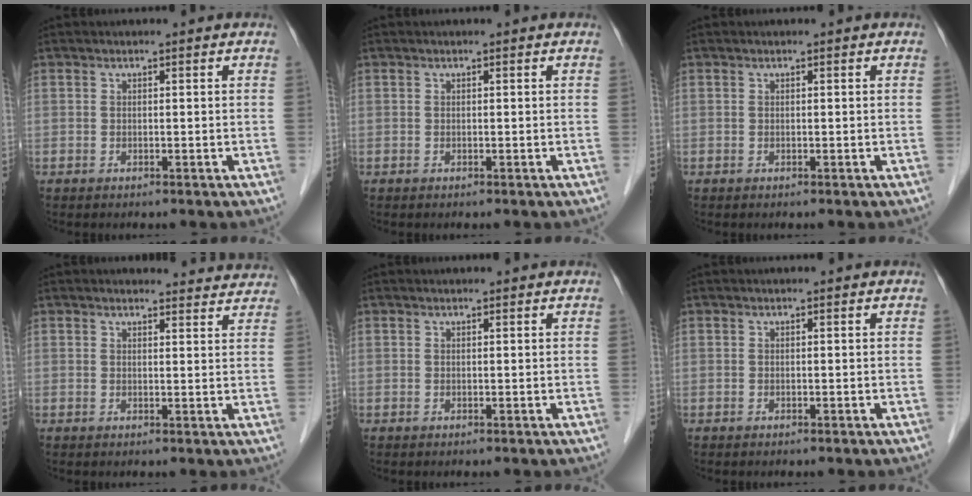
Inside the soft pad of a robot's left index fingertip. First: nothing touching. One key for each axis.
{"total": 0.0}
{"total": 0.0}
{"total": 10.1, "fx": 9.8, "fy": 1.7, "fz": 1.5, "tx": 0.010, "ty": 0.002, "tz": 0.089}
{"total": 1.0, "fx": 1.0, "fy": 0.0, "fz": 0.3, "tx": -0.009, "ty": 0.014, "tz": 0.018}
{"total": 0.0}